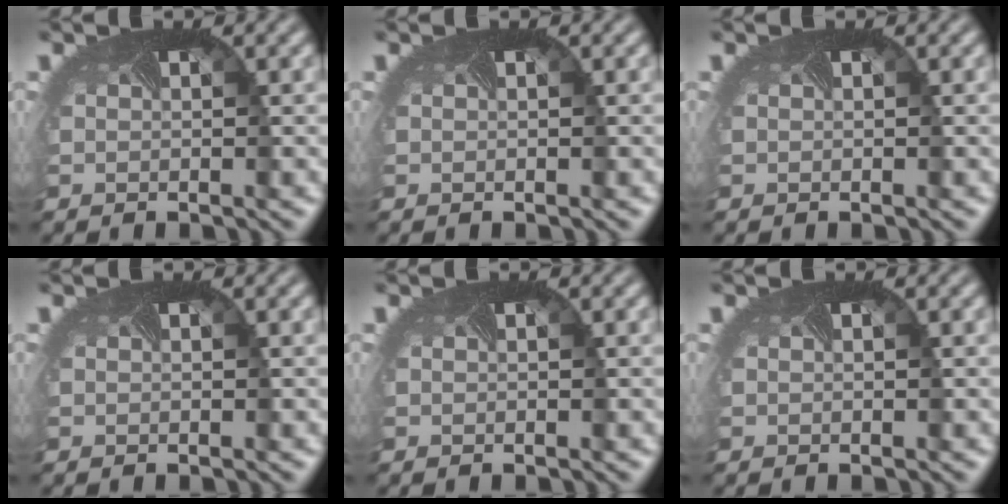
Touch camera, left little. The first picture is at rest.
{"total": 0.0}
{"total": 0.0}
{"total": 0.0}
{"total": 0.0}
{"total": 0.0}